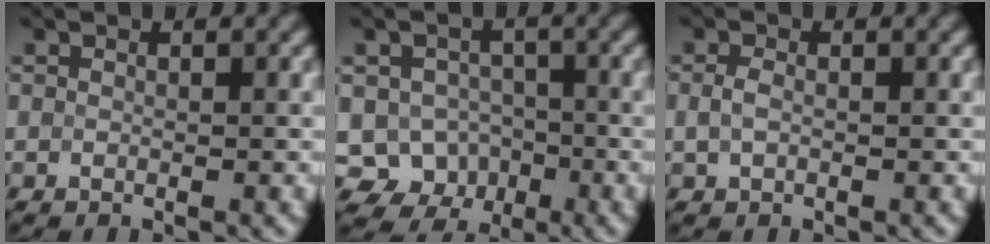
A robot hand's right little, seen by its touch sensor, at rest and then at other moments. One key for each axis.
{"total": 5.6, "fx": -2.3, "fy": 4.9, "fz": 1.5, "tx": -0.005, "ty": 0.000, "tz": -0.045}
{"total": 1.4, "fx": -0.1, "fy": 0.9, "fz": 1.0, "tx": -0.025, "ty": 0.001, "tz": -0.004}